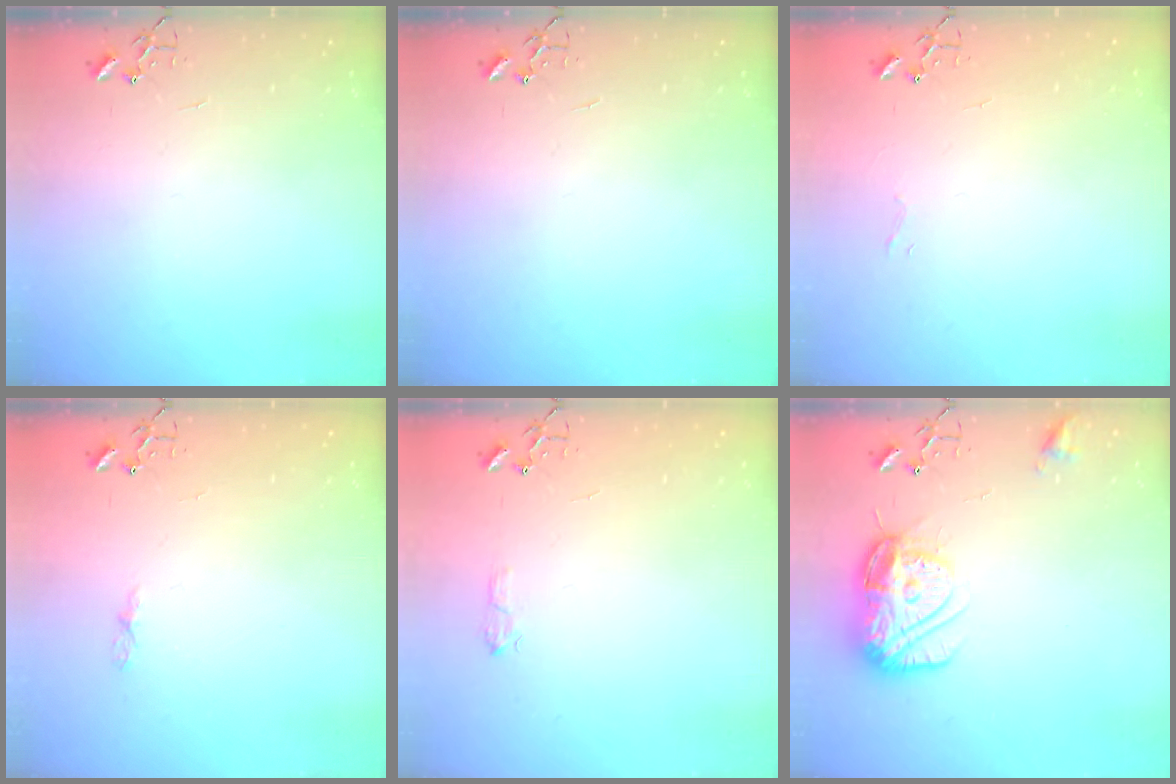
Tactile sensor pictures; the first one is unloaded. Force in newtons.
{"total": 0.0}
{"total": 3.4, "press": 3.4, "slide": 0.3}
{"total": 3.4, "press": 3.4, "slide": 0.5}
{"total": 5.5, "press": 5.5, "slide": 0.8}
{"total": 16.8, "press": 16.7, "slide": 1.5}